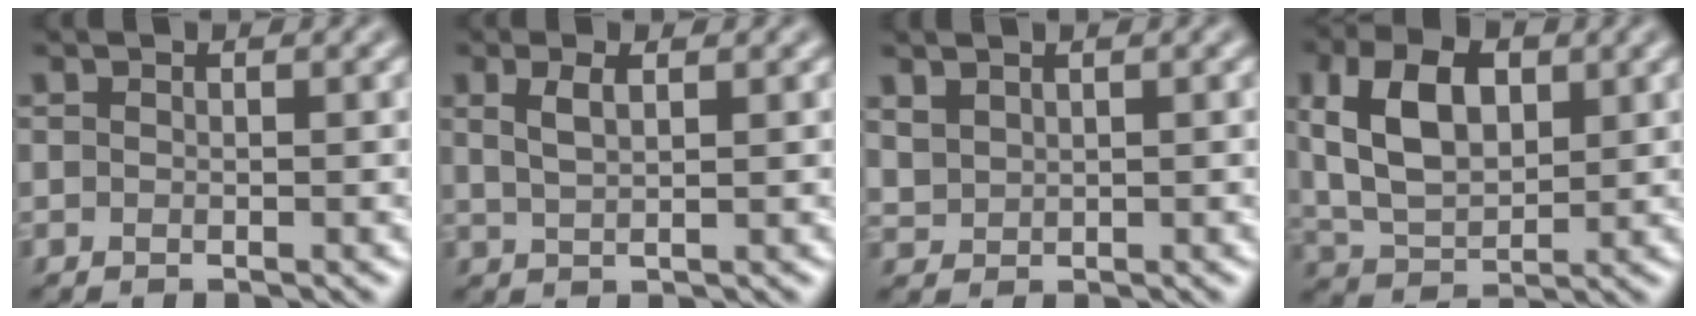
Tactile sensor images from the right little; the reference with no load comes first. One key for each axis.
{"total": 2.2, "fx": 0.9, "fy": 0.7, "fz": 1.9, "tx": -0.035, "ty": 0.002, "tz": 0.017}
{"total": 1.3, "fx": 1.1, "fy": 0.6, "fz": 0.3, "tx": -0.011, "ty": 0.001, "tz": 0.029}
{"total": 8.0, "fx": 2.1, "fy": 4.8, "fz": 6.1, "tx": -0.129, "ty": 0.011, "tz": 0.037}